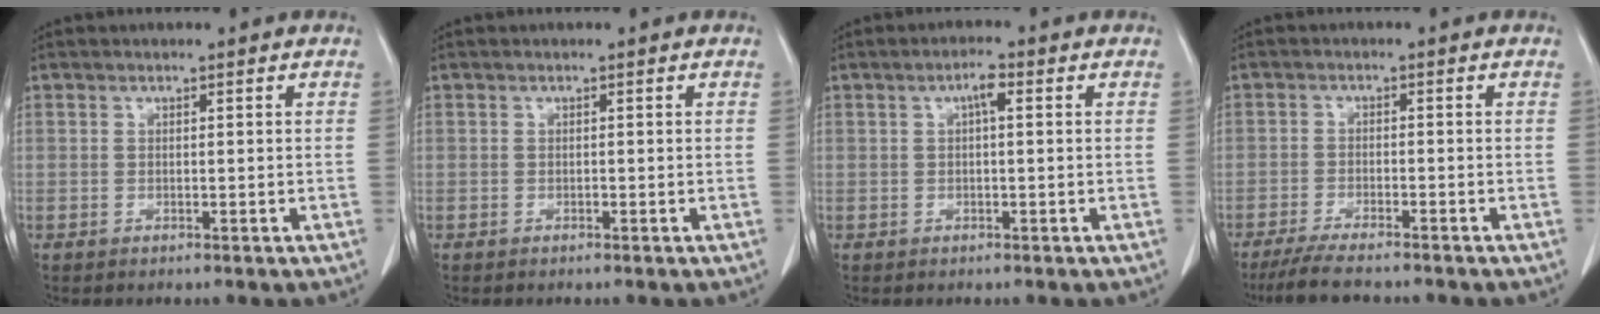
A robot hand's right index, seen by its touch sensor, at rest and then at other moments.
{"total": 0.0}
{"total": 2.1, "force": [0.5, 0.4, 2.0], "torque": [-0.038, 0.005, 0.009]}
{"total": 7.3, "force": [-6.3, 0.8, 3.7], "torque": [-0.064, -0.018, -0.103]}